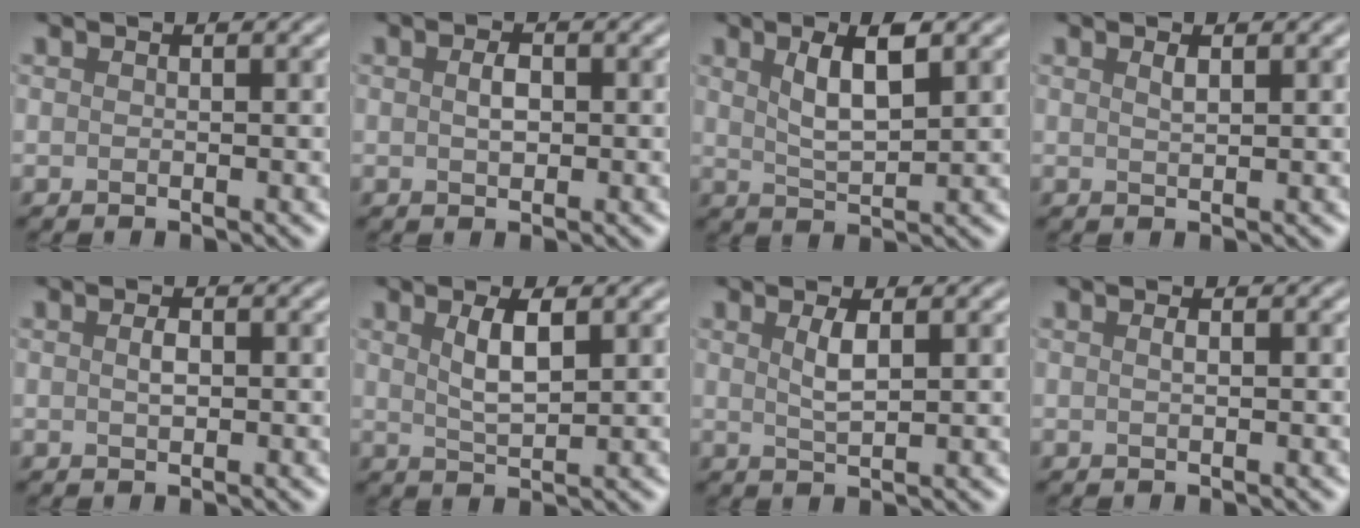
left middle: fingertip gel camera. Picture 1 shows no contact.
{"total": 1.6, "force": [0.2, 1.0, 1.3], "torque": [-0.027, 0.001, 0.004]}
{"total": 4.2, "force": [1.8, 1.4, 3.6], "torque": [-0.070, 0.002, 0.033]}
{"total": 0.9, "force": [0.6, 0.2, 0.7], "torque": [-0.014, 0.000, 0.010]}
{"total": 1.2, "force": [0.1, 0.6, 1.0], "torque": [-0.022, 0.001, 0.003]}
{"total": 3.0, "force": [1.2, 1.0, 2.6], "torque": [-0.051, 0.001, 0.024]}
{"total": 2.0, "force": [0.8, 0.5, 1.7], "torque": [-0.035, -0.001, 0.016]}
{"total": 0.6, "force": [0.1, 0.1, 0.5], "torque": [-0.012, 0.004, 0.002]}